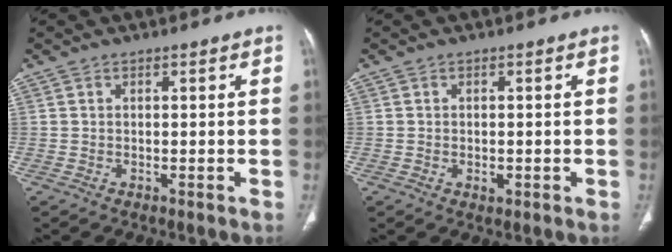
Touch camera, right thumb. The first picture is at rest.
{"total": 1.6, "force": [-0.4, 1.0, 1.1], "torque": [-0.013, 0.002, -0.003]}